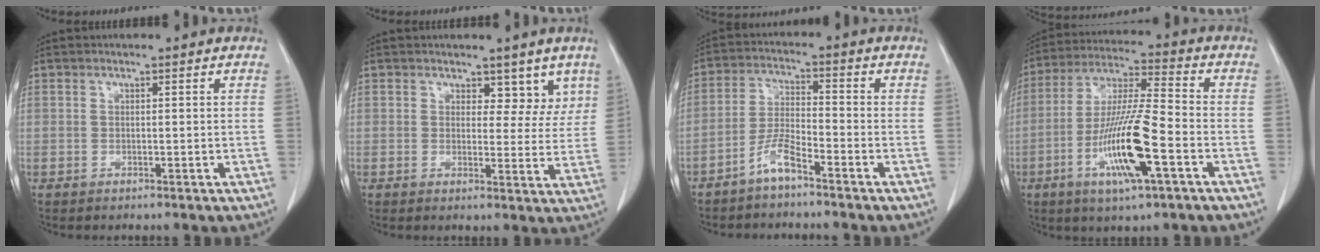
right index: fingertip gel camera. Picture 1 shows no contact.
{"total": 5.2, "force": [3.7, 3.1, 2.1], "torque": [0.001, -0.006, 0.040]}
{"total": 5.0, "force": [-3.9, 0.6, 3.1], "torque": [-0.071, 0.000, -0.080]}
{"total": 14.4, "force": [-5.2, 1.2, 13.4], "torque": [-0.264, -0.013, -0.096]}